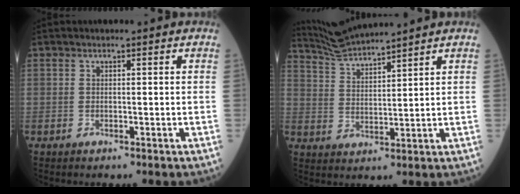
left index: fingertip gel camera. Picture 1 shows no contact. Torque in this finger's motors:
{"motor_torque": [0.47, -0.97, 0.00, 0.01]}